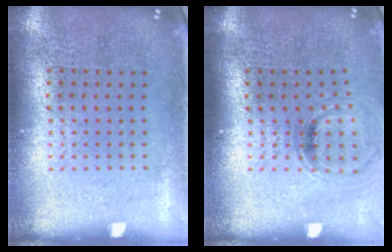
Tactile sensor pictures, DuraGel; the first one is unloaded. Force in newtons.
{"total": 0.9, "press": 0.9, "slide": 0.2}